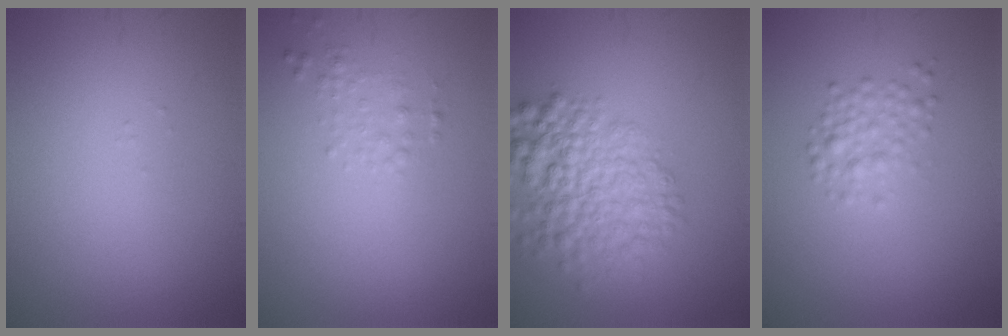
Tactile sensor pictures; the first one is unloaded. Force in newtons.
{"total": 1.0, "press": 1.0, "slide": 0.0}
{"total": 6.1, "press": 6.1, "slide": 0.2}
{"total": 2.1, "press": 2.1, "slide": 0.1}